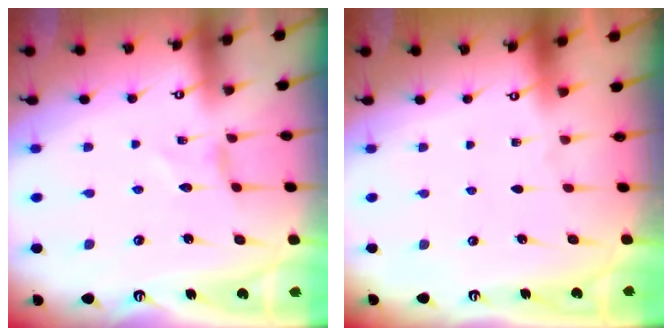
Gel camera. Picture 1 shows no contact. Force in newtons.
{"total": 0.0}